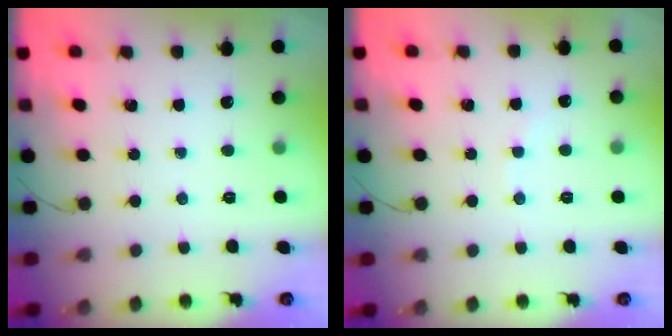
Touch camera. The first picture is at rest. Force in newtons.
{"total": 3.8, "press": 3.7, "slide": 0.9}